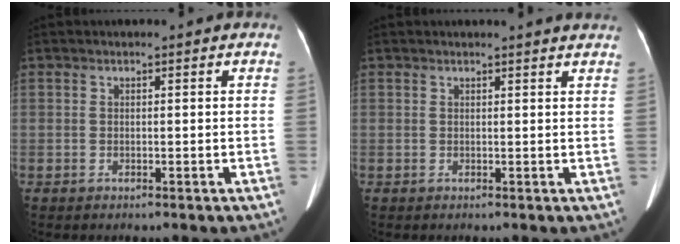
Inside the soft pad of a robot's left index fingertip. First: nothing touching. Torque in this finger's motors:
{"motor_torque": [0.16, -0.18, 0.02, 0.03]}